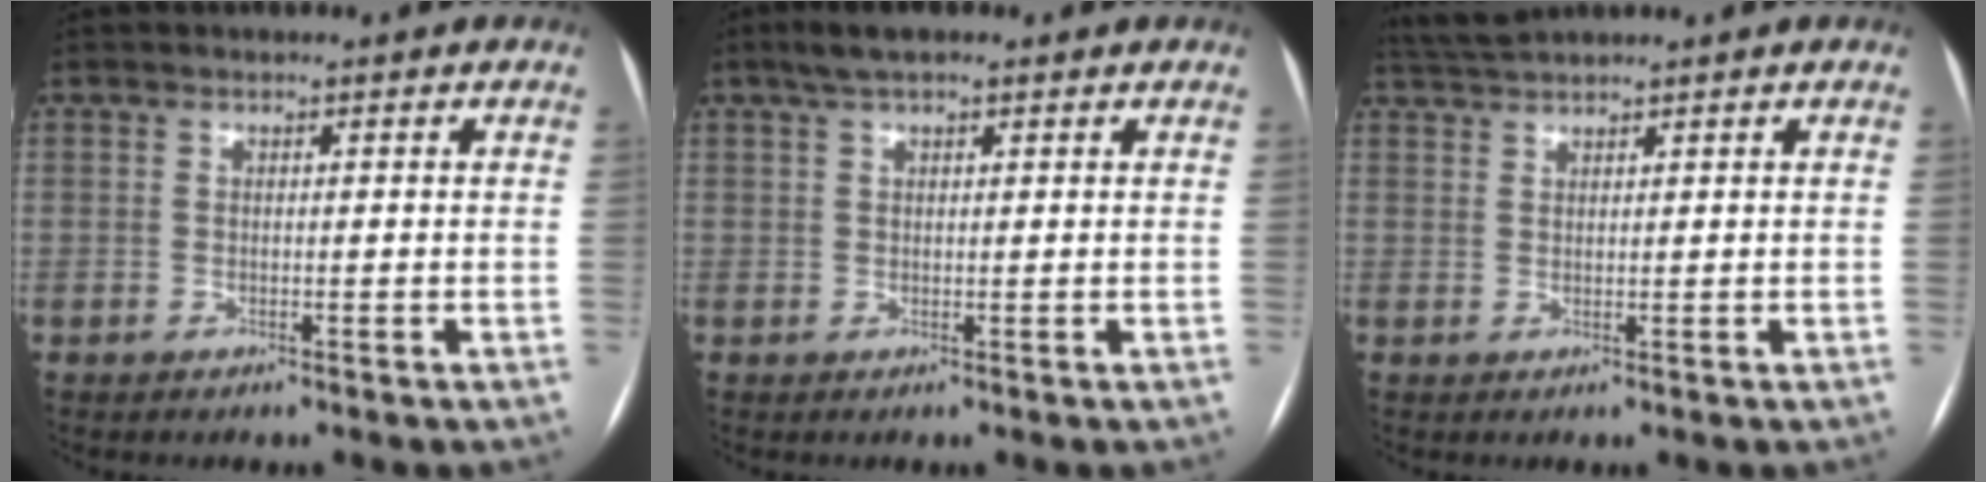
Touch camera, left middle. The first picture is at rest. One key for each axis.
{"total": 4.5, "fx": 3.0, "fy": 1.3, "fz": 3.0, "tx": -0.060, "ty": 0.026, "tz": 0.051}
{"total": 2.8, "fx": 2.7, "fy": -0.5, "fz": 0.4, "tx": -0.017, "ty": 0.014, "tz": 0.061}